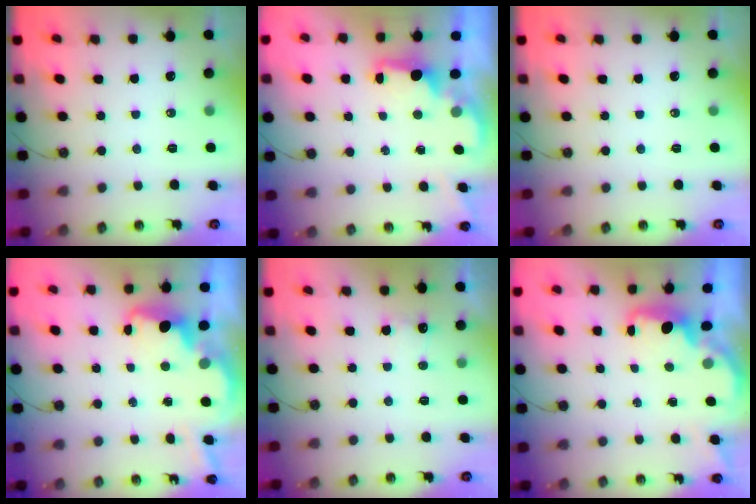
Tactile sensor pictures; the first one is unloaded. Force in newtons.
{"total": 1.7, "press": 1.6, "slide": 0.6}
{"total": 0.0}
{"total": 3.9, "press": 3.8, "slide": 0.7}
{"total": 2.9, "press": 2.7, "slide": 0.9}
{"total": 1.6, "press": 1.4, "slide": 0.7}